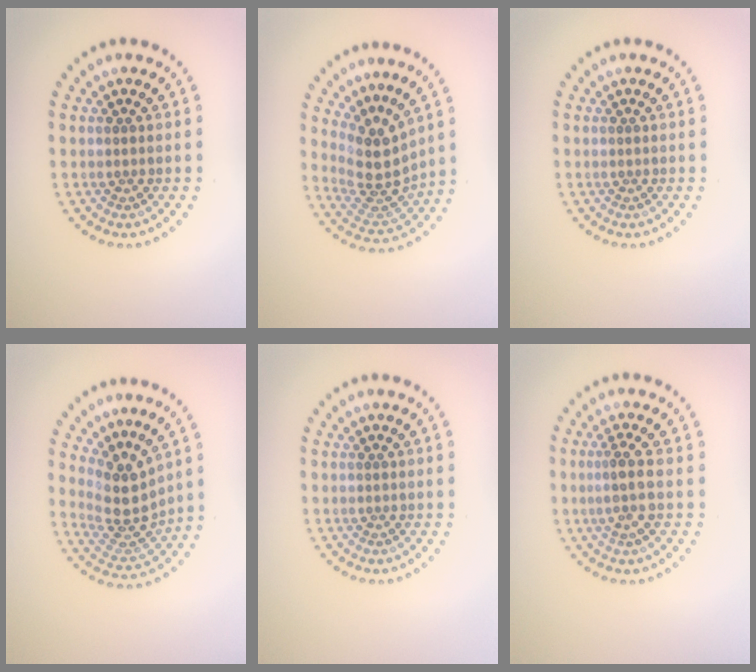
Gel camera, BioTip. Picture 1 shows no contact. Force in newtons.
{"total": 4.3, "press": 3.1, "slide": 2.9}
{"total": 0.0}
{"total": 4.1, "press": 3.1, "slide": 2.7}
{"total": 0.0}
{"total": 2.4, "press": 2.0, "slide": 1.4}